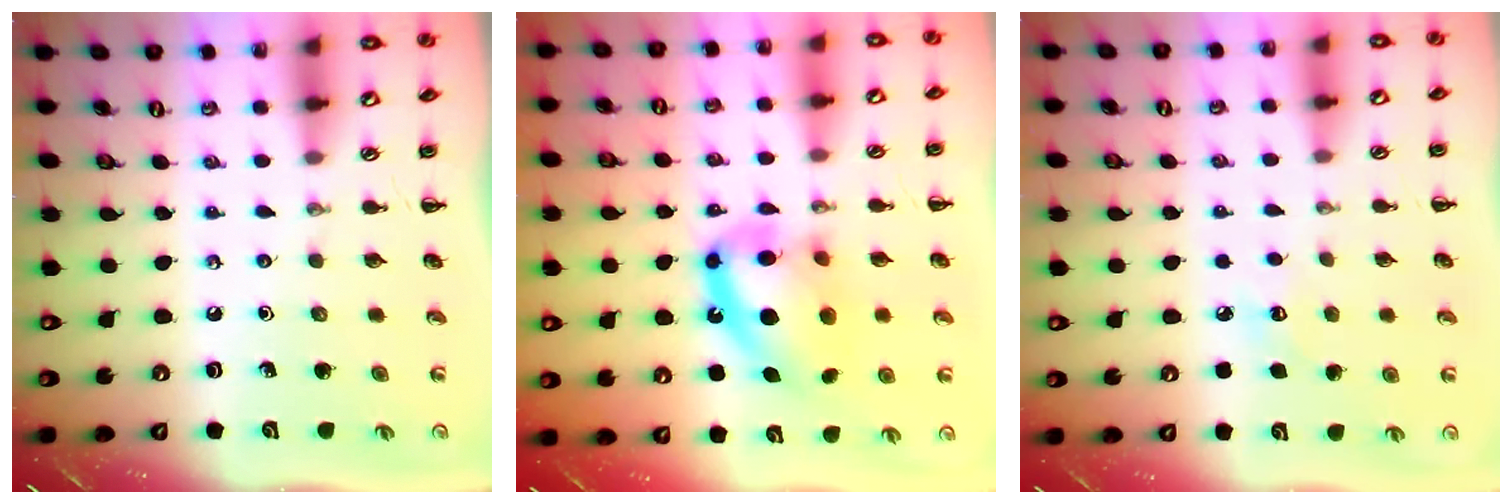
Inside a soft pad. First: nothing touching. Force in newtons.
{"total": 15.0, "press": 14.4, "slide": 4.1}
{"total": 5.5, "press": 5.3, "slide": 1.3}